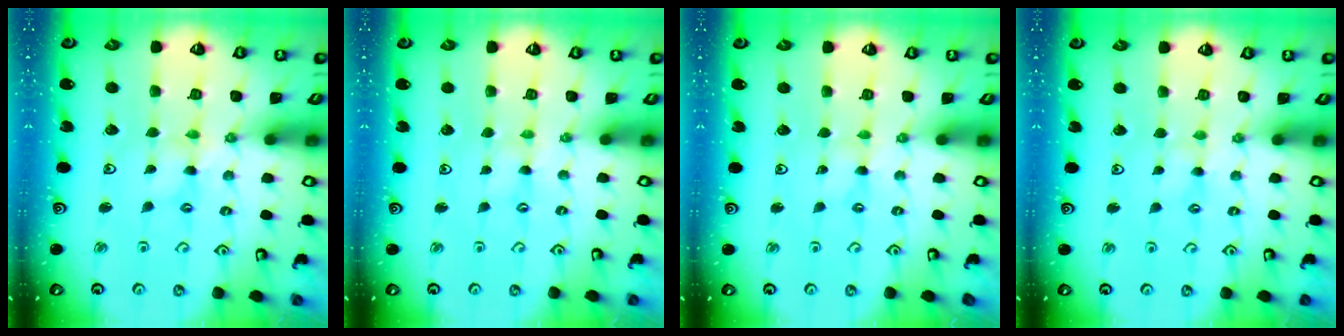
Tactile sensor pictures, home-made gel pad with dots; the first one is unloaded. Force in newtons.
{"total": 0.0}
{"total": 0.0}
{"total": 1.1, "press": 1.1, "slide": 0.4}